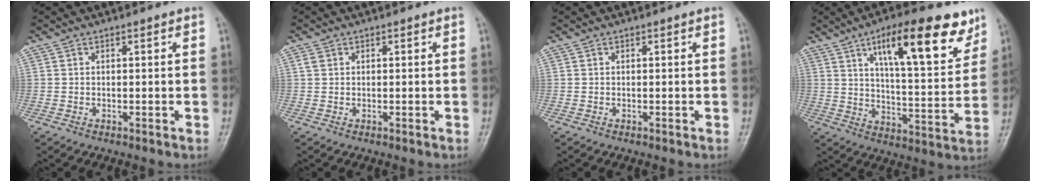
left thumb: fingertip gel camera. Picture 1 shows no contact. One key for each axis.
{"total": 1.1, "fx": 0.4, "fy": 0.9, "fz": 0.5, "tx": -0.006, "ty": 0.003, "tz": 0.007}
{"total": 0.0}
{"total": 18.8, "fx": 10.5, "fy": 6.0, "fz": 14.5, "tx": -0.178, "ty": -0.046, "tz": 0.162}